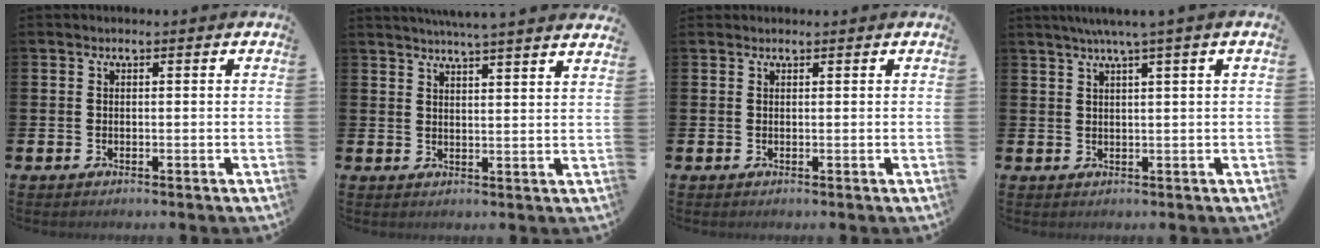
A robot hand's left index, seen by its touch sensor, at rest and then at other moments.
{"total": 4.6, "force": [4.4, -1.1, 0.6], "torque": [-0.021, -0.022, 0.078]}
{"total": 0.7, "force": [0.7, 0.3, -0.1], "torque": [0.009, -0.001, 0.011]}
{"total": 3.2, "force": [2.2, -0.8, 2.2], "torque": [-0.052, 0.003, 0.039]}